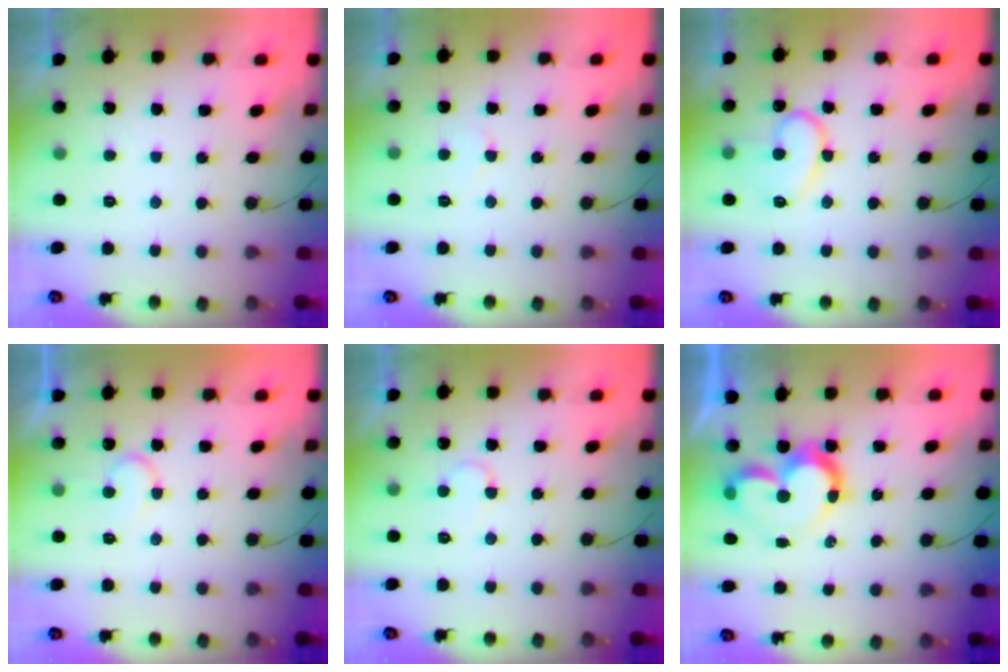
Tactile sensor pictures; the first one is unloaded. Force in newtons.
{"total": 2.4, "press": 2.4, "slide": 0.2}
{"total": 14.1, "press": 14.1, "slide": 1.3}
{"total": 6.0, "press": 6.0, "slide": 0.5}
{"total": 4.2, "press": 4.2, "slide": 0.4}
{"total": 10.0, "press": 10.0, "slide": 0.9}